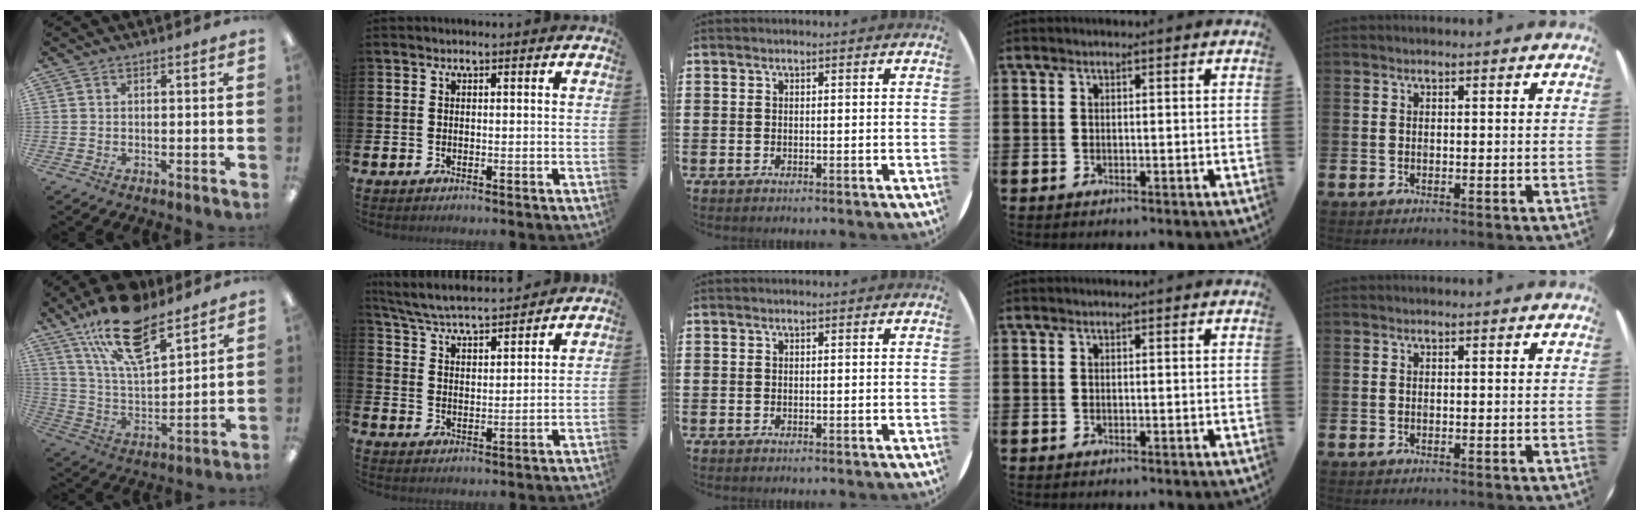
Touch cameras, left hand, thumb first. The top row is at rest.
{"thumb": {"total": 19.5, "force": [13.6, 7.8, 11.6], "torque": [-0.206, -0.063, 0.236]}, "index": {"total": 5.5, "force": [5.4, 0.4, 1.0], "torque": [-0.044, -0.037, 0.092]}}